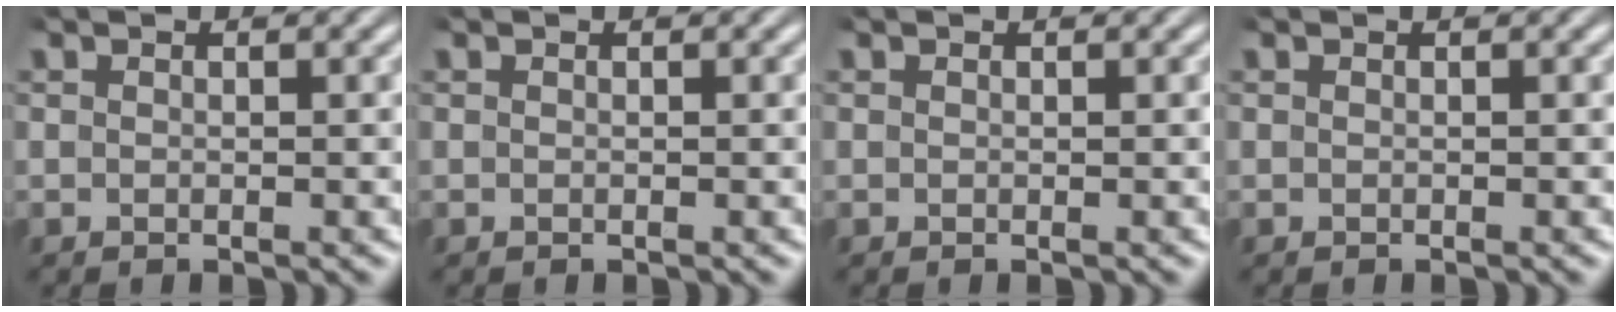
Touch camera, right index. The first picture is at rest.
{"total": 0.0}
{"total": 0.0}
{"total": 0.0}